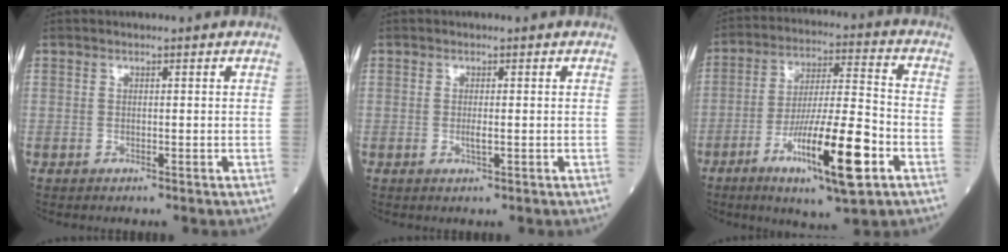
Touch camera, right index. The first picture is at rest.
{"total": 1.0, "force": [-0.2, 0.0, 1.0], "torque": [-0.023, -0.003, -0.002]}
{"total": 15.6, "force": [-6.8, 1.4, 13.9], "torque": [-0.248, -0.018, -0.114]}